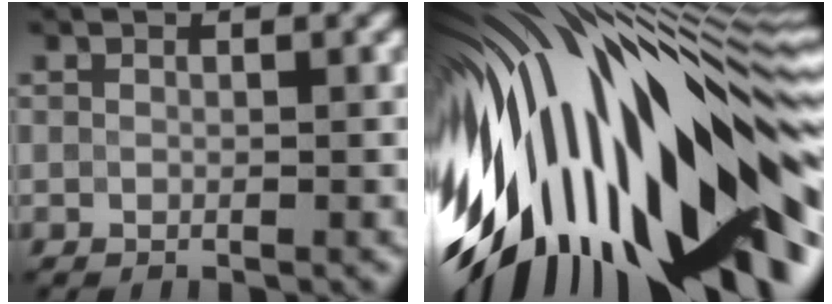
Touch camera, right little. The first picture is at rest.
{"total": 18.9, "force": [-1.9, 9.4, 16.3], "torque": [-0.263, -0.015, -0.045]}